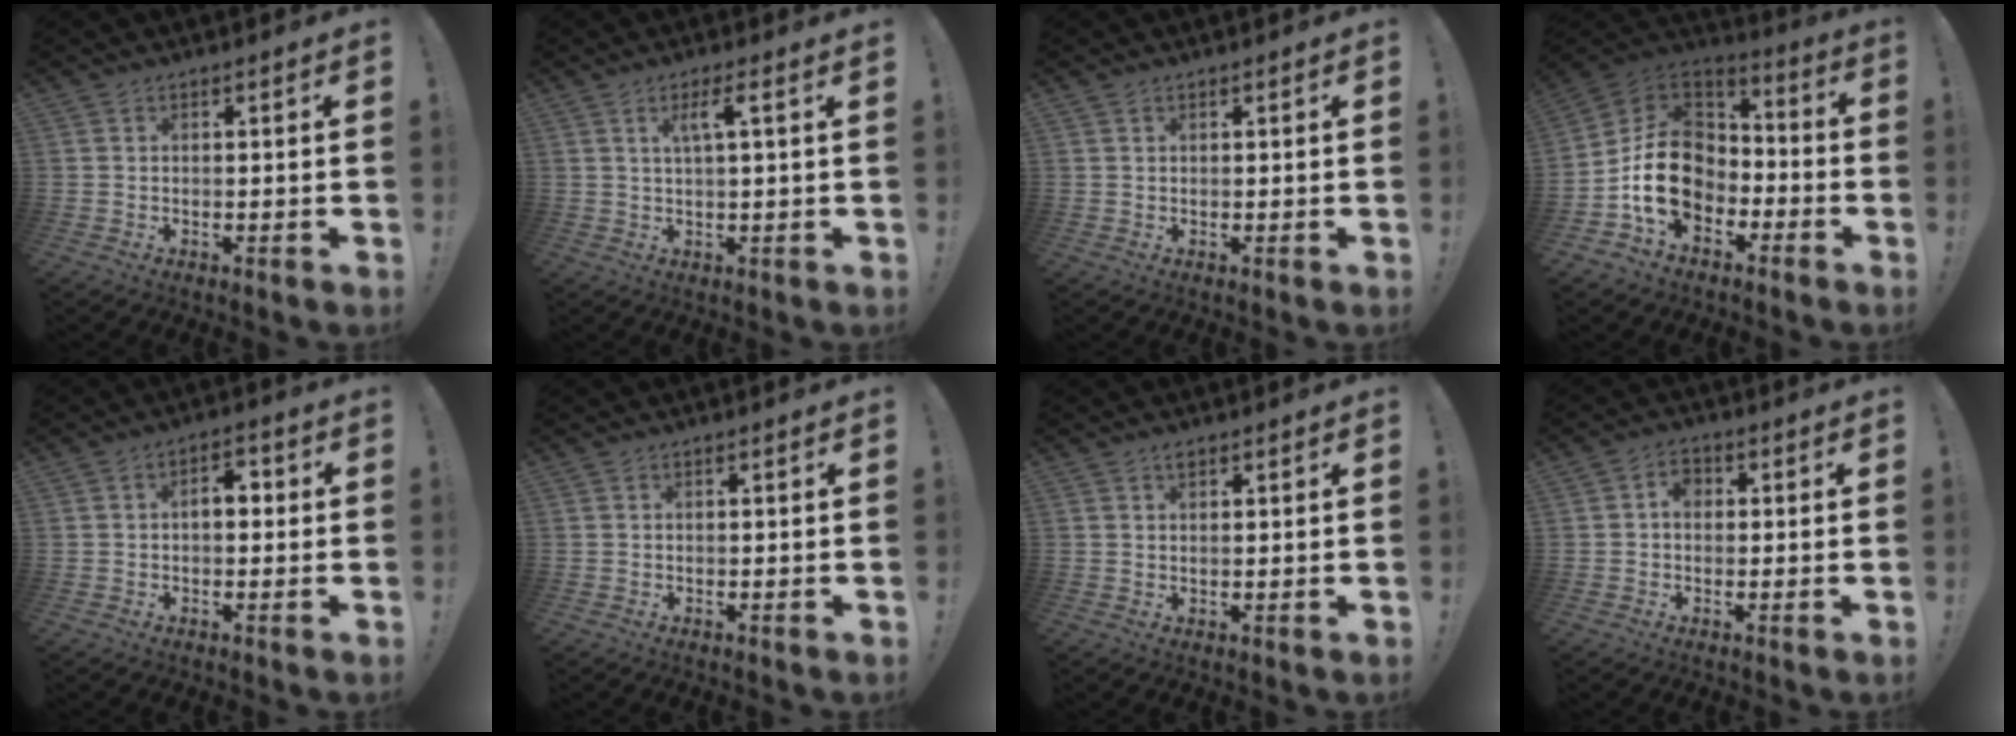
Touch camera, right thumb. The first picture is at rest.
{"total": 4.5, "force": [1.7, 0.0, 4.1], "torque": [-0.076, -0.001, 0.022]}
{"total": 0.6, "force": [0.5, 0.4, 0.0], "torque": [0.007, -0.004, 0.008]}
{"total": 17.5, "force": [-4.7, 13.5, 10.1], "torque": [-0.182, 0.029, -0.072]}
{"total": 5.1, "force": [0.0, 3.0, 4.0], "torque": [-0.055, 0.009, -0.007]}
{"total": 0.0}
{"total": 1.6, "force": [1.2, 0.5, 0.9], "torque": [-0.006, -0.005, 0.020]}
{"total": 4.1, "force": [0.2, 3.1, 2.7], "torque": [-0.039, 0.006, 0.003]}